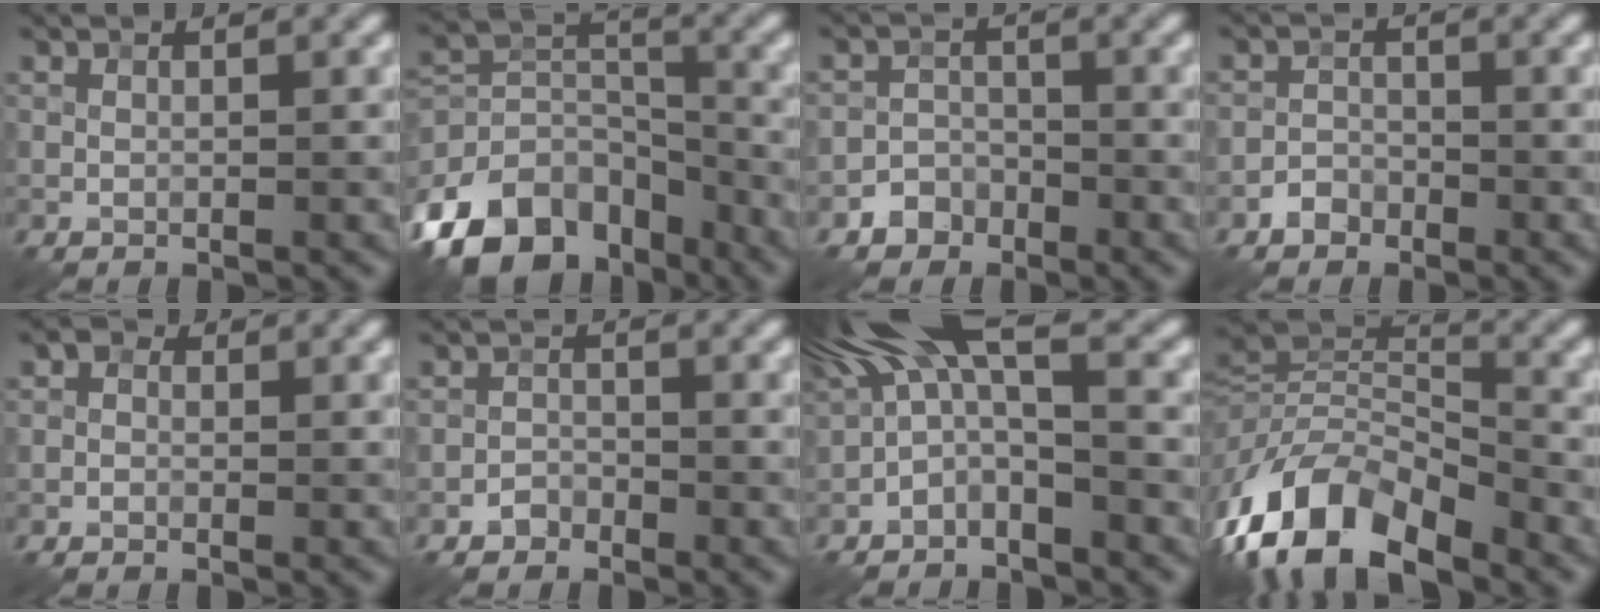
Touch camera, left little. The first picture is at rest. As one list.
[{"total": 12.0, "force": [-8.0, 7.0, 5.7], "torque": [-0.118, 0.008, -0.148]}, {"total": 2.2, "force": [-1.7, 1.5, 0.1], "torque": [0.010, 0.009, -0.033]}, {"total": 1.8, "force": [-1.4, 1.1, 0.3], "torque": [0.002, 0.008, -0.028]}, {"total": 1.0, "force": [0.0, 0.8, 0.6], "torque": [-0.010, 0.000, -0.011]}, {"total": 1.4, "force": [-1.2, 0.7, 0.1], "torque": [0.002, 0.006, -0.025]}, {"total": 6.2, "force": [-0.1, 2.3, 5.7], "torque": [-0.111, 0.032, -0.022]}, {"total": 12.0, "force": [-6.5, 5.9, 8.1], "torque": [-0.158, 0.000, -0.131]}]